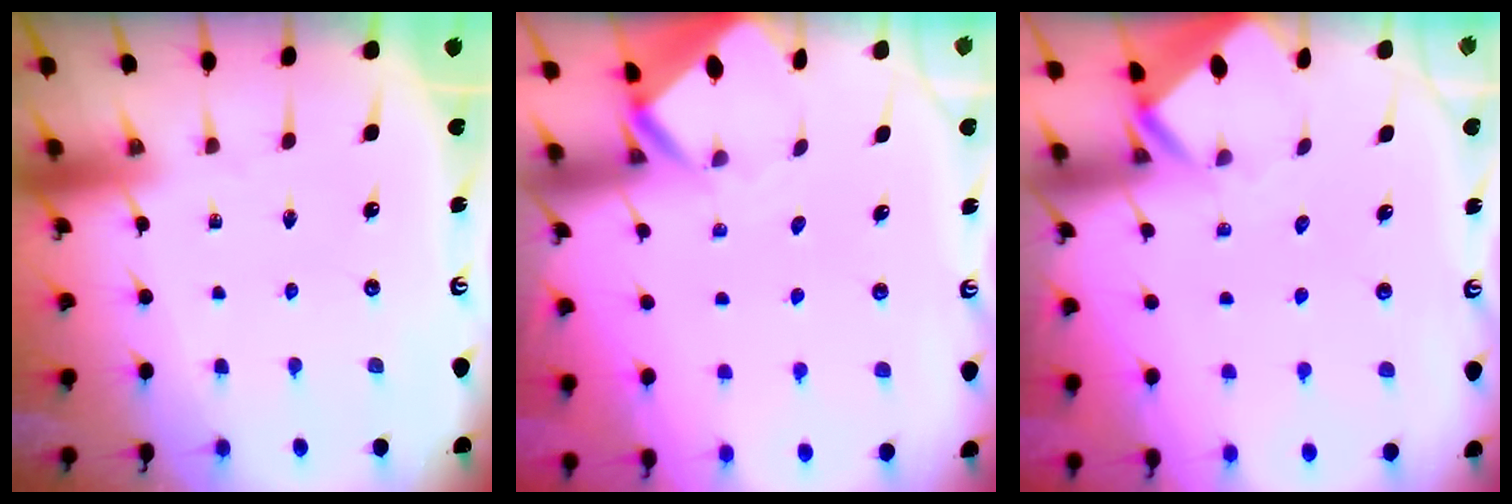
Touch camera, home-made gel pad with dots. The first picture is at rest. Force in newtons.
{"total": 2.8, "press": 2.8, "slide": 0.2}
{"total": 2.6, "press": 2.6, "slide": 0.1}